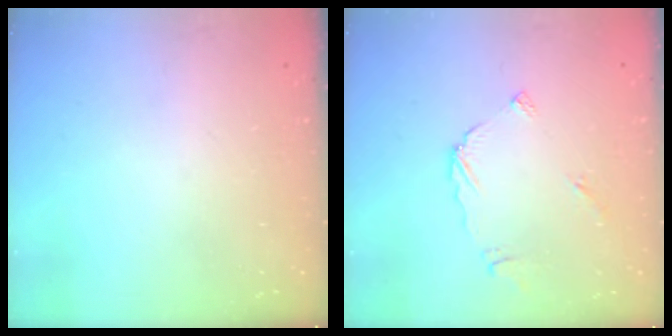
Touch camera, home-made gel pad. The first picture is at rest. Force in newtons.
{"total": 4.9, "press": 4.9, "slide": 0.4}